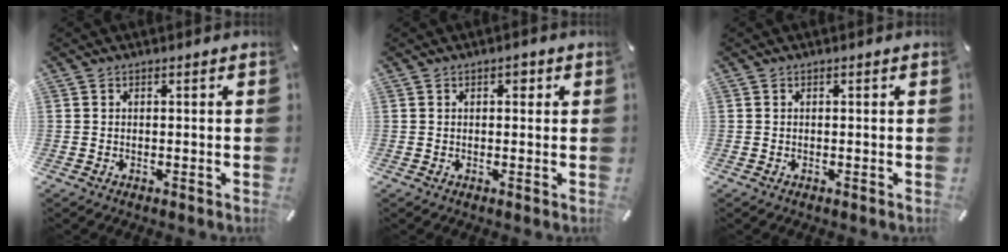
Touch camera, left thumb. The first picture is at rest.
{"total": 1.7, "force": [0.6, 1.2, 1.1], "torque": [-0.008, 0.000, 0.006]}
{"total": 0.0}